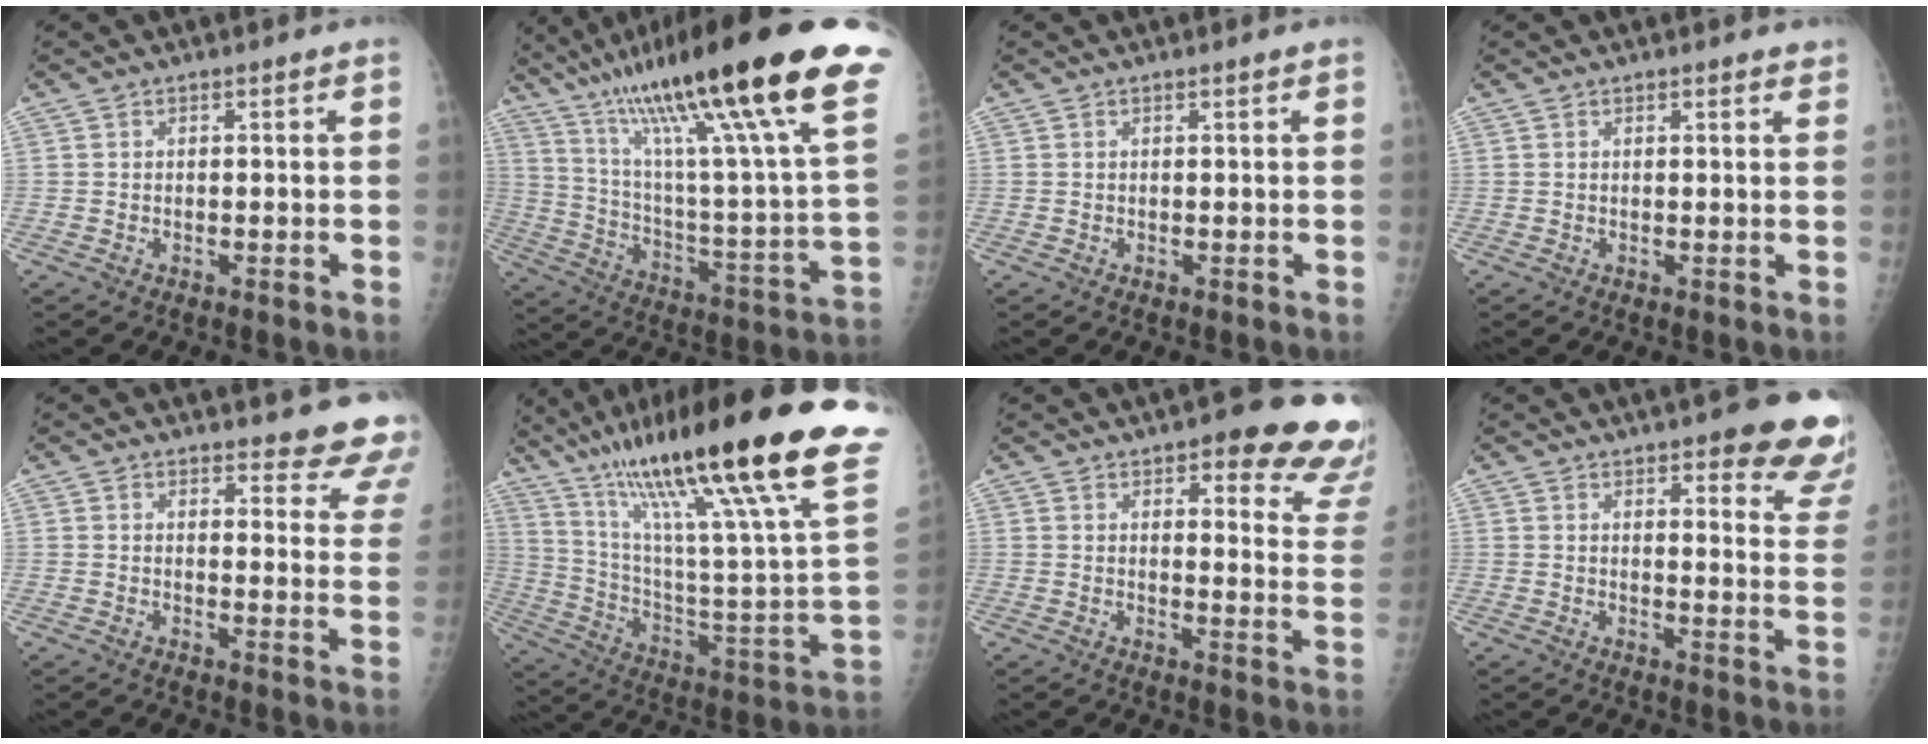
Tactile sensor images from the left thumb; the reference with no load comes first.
{"total": 36.9, "force": [22.8, 4.1, 28.7], "torque": [-0.404, -0.045, 0.369]}
{"total": 0.6, "force": [0.4, -0.1, 0.3], "torque": [-0.010, -0.001, 0.010]}
{"total": 2.7, "force": [2.2, 0.7, 1.3], "torque": [-0.003, -0.001, 0.024]}
{"total": 13.6, "force": [12.8, 3.3, 3.2], "torque": [0.016, -0.099, 0.122]}
{"total": 39.5, "force": [24.5, 5.0, 30.6], "torque": [-0.393, -0.056, 0.392]}
{"total": 18.3, "force": [12.9, 5.5, 11.8], "torque": [-0.099, -0.062, 0.137]}
{"total": 16.7, "force": [12.6, 4.3, 10.1], "torque": [-0.089, -0.066, 0.135]}